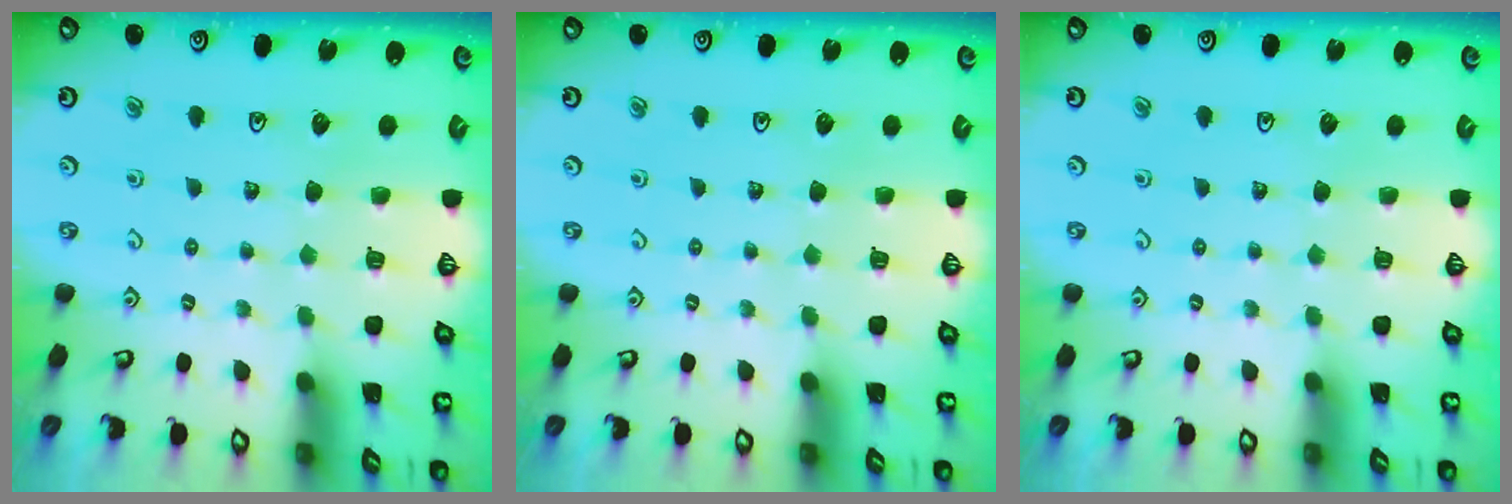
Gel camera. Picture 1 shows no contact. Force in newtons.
{"total": 0.0}
{"total": 0.0}